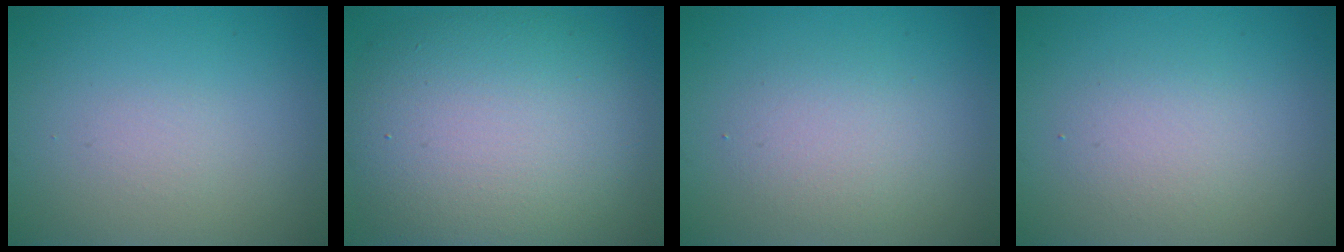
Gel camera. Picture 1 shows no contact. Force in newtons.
{"total": 11.2, "press": 11.2, "slide": 0.6}
{"total": 2.5, "press": 2.5, "slide": 0.2}
{"total": 2.0, "press": 2.0, "slide": 0.1}